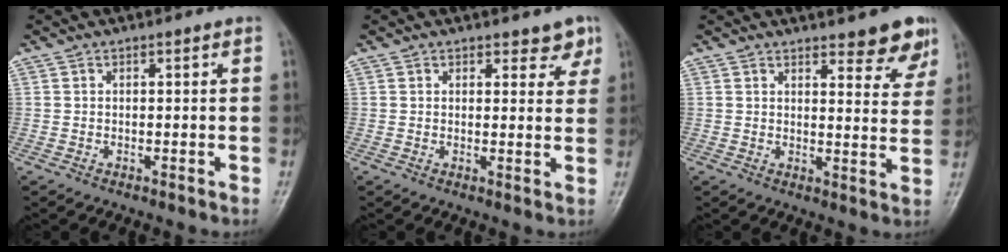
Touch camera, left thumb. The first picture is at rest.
{"total": 3.4, "force": [2.5, 2.0, 1.2], "torque": [0.017, -0.013, 0.030]}
{"total": 7.7, "force": [5.9, 2.5, 4.4], "torque": [-0.023, -0.037, 0.066]}